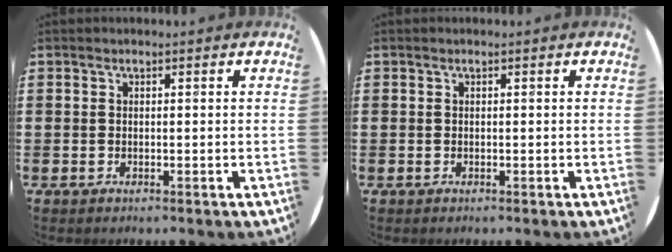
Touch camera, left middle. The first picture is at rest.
{"total": 0.0}